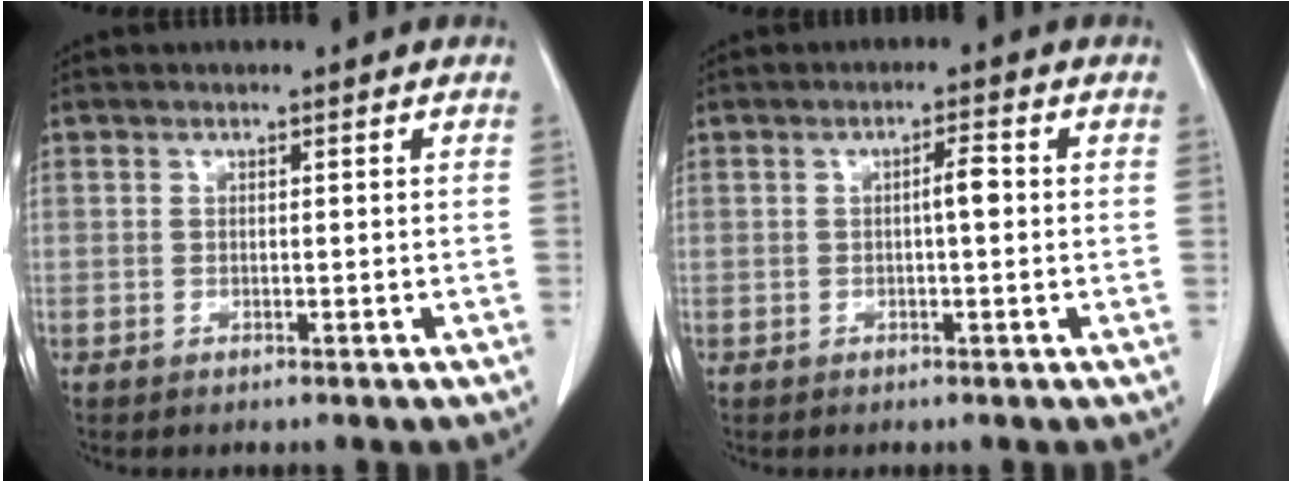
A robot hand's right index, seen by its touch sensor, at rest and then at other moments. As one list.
[{"total": 2.5, "force": [0.0, 0.4, 2.4], "torque": [-0.040, 0.004, 0.000]}]